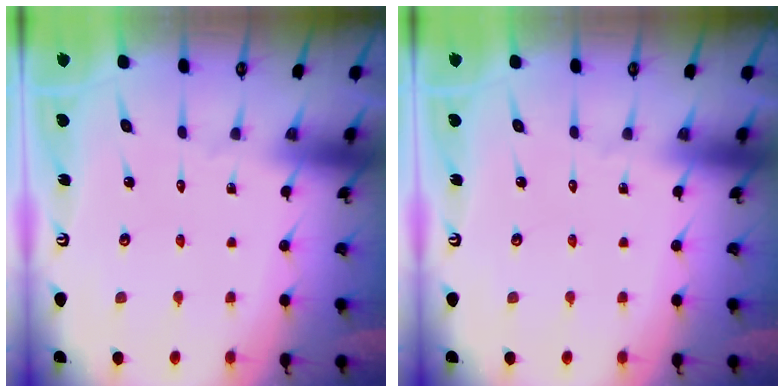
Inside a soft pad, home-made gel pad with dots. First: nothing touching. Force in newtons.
{"total": 0.0}